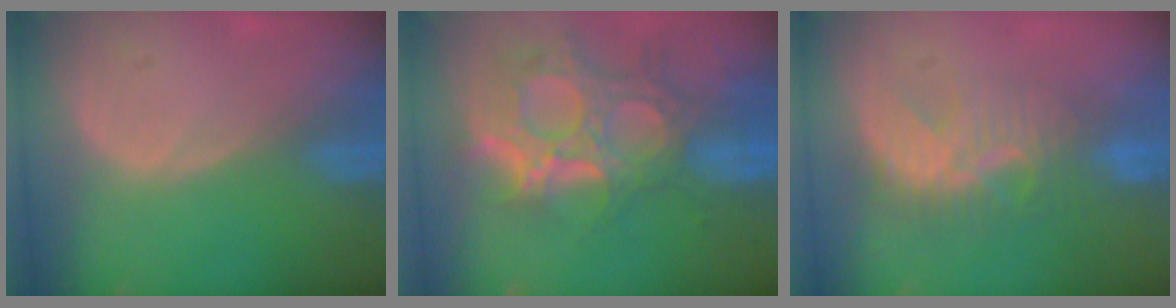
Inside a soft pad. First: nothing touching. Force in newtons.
{"total": 13.1, "press": 11.2, "slide": 6.8}
{"total": 7.8, "press": 7.5, "slide": 2.0}